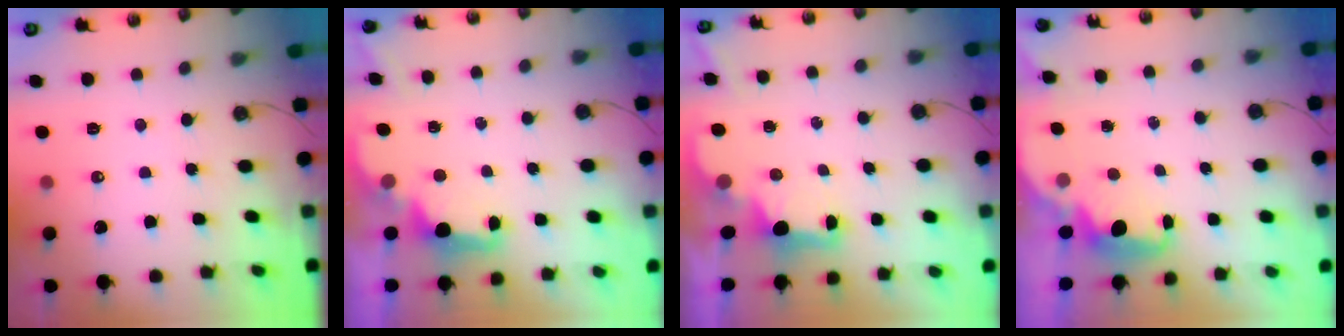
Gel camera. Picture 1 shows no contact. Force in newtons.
{"total": 2.5, "press": 2.4, "slide": 0.6}
{"total": 2.1, "press": 2.0, "slide": 0.7}
{"total": 2.2, "press": 2.1, "slide": 0.6}